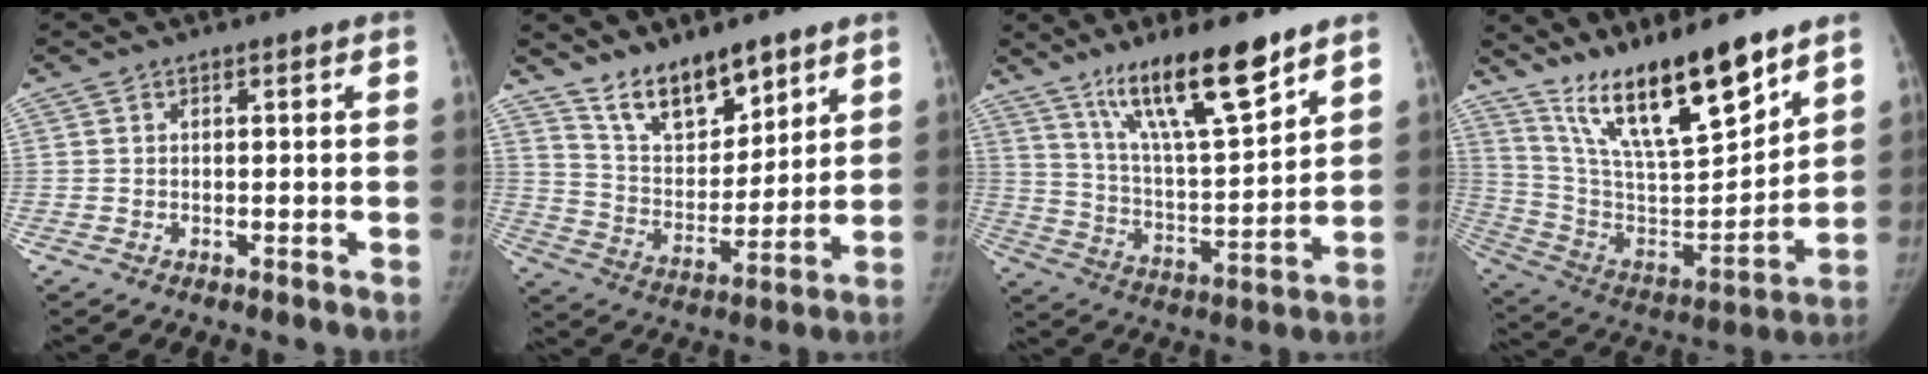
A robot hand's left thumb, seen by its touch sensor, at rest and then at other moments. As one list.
[{"total": 13.0, "force": [10.0, 5.6, 6.1], "torque": [-0.065, -0.075, 0.189]}, {"total": 17.6, "force": [12.2, 3.4, 12.2], "torque": [-0.190, -0.072, 0.223]}, {"total": 21.9, "force": [15.8, 4.9, 14.3], "torque": [-0.213, -0.081, 0.291]}]